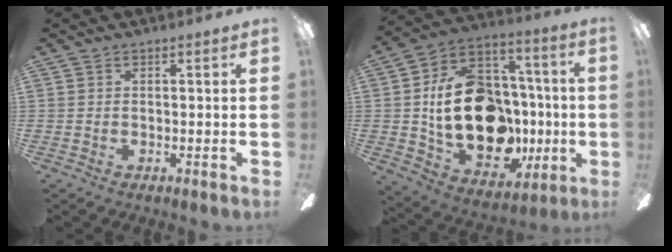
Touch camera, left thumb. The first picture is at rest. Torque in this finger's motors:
{"motor_torque": [2.47, 2.54, 0.39, 0.47, 0.42]}